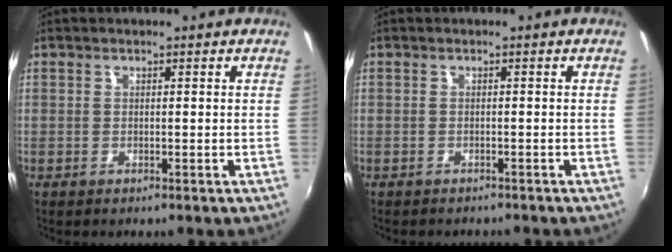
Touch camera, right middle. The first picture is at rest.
{"total": 2.0, "force": [-1.8, 0.5, 0.5], "torque": [-0.015, -0.010, -0.024]}